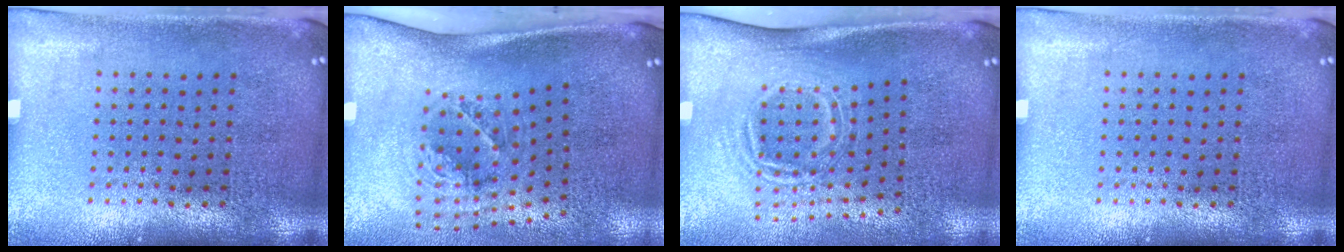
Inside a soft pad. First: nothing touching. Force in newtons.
{"total": 1.8, "press": 1.2, "slide": 1.3}
{"total": 1.7, "press": 1.2, "slide": 1.2}
{"total": 0.0}